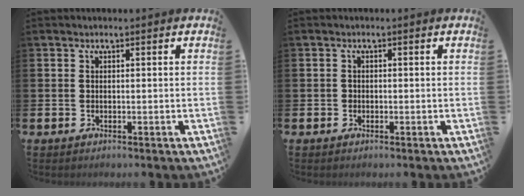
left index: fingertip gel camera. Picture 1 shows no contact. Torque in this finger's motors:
{"motor_torque": [-0.27, 0.05, -0.05, -0.01]}